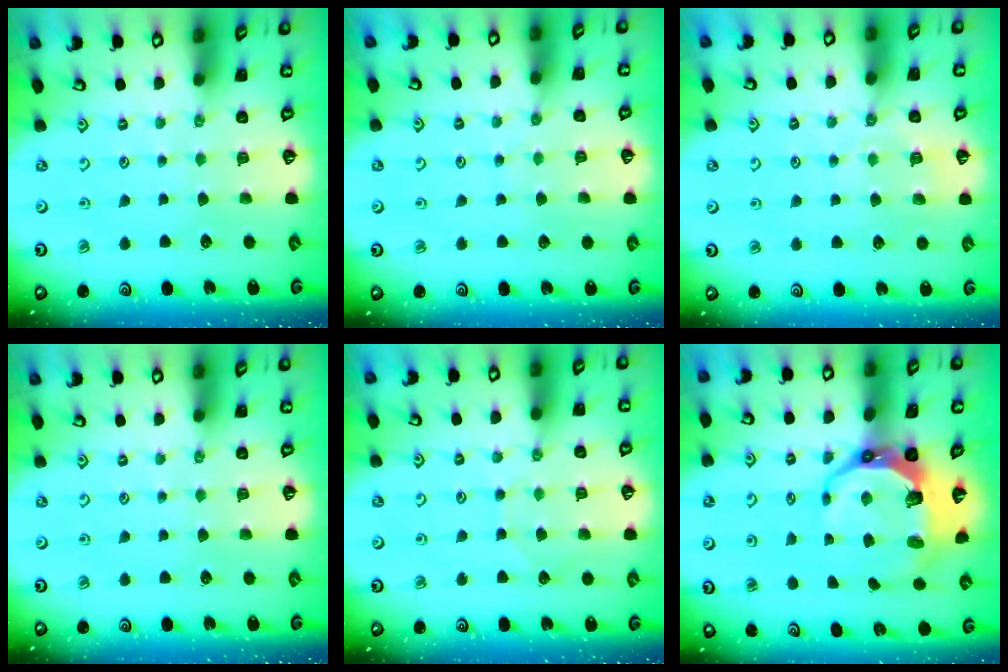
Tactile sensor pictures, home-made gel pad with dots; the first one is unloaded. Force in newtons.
{"total": 5.3, "press": 5.3, "slide": 0.6}
{"total": 6.1, "press": 6.1, "slide": 0.9}
{"total": 0.0}
{"total": 5.2, "press": 5.2, "slide": 0.4}
{"total": 12.1, "press": 10.8, "slide": 5.4}